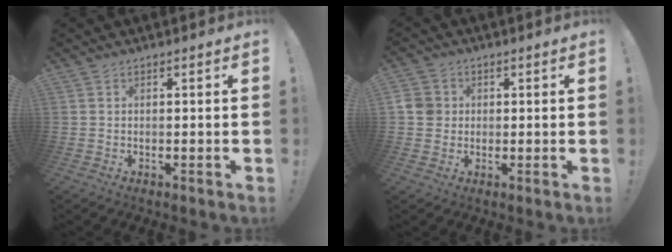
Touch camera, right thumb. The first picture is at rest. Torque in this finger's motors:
{"motor_torque": [0.42, 0.25, 0.21, -0.12, -0.03]}